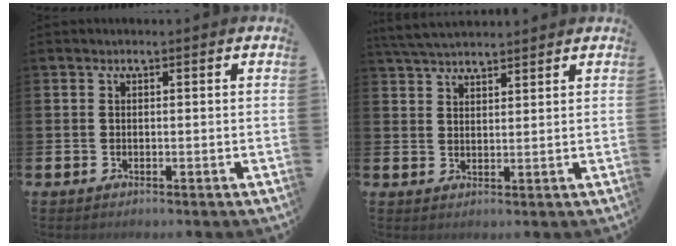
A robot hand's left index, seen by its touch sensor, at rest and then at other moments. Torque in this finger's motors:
{"motor_torque": [-0.13, -0.94, 0.65, 0.21]}